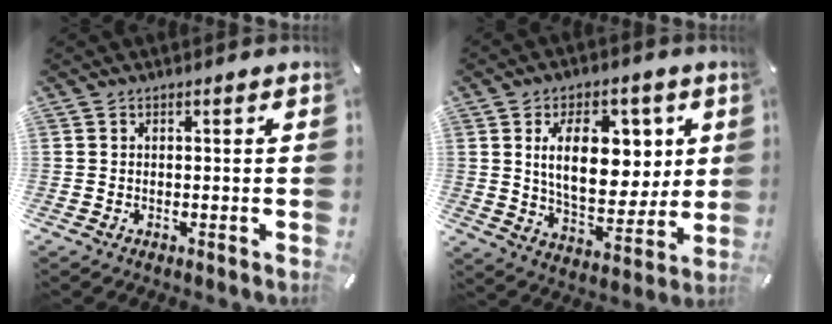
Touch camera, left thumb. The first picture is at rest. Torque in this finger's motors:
{"motor_torque": [0.67, 0.70, 1.52, -1.25, 0.37]}